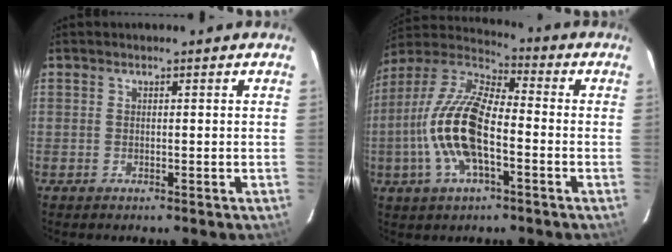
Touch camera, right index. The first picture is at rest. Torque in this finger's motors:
{"motor_torque": [1.79, -0.35, 1.05, 0.21]}